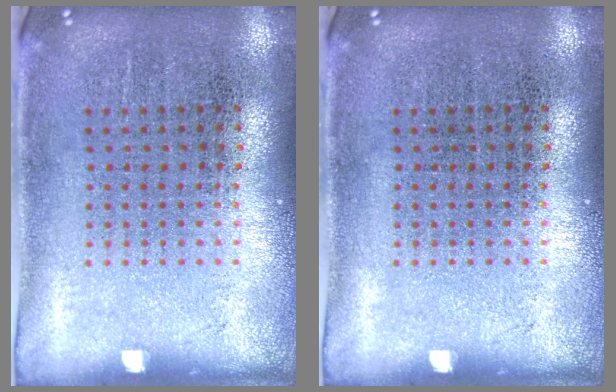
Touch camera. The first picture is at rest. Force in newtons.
{"total": 0.0}